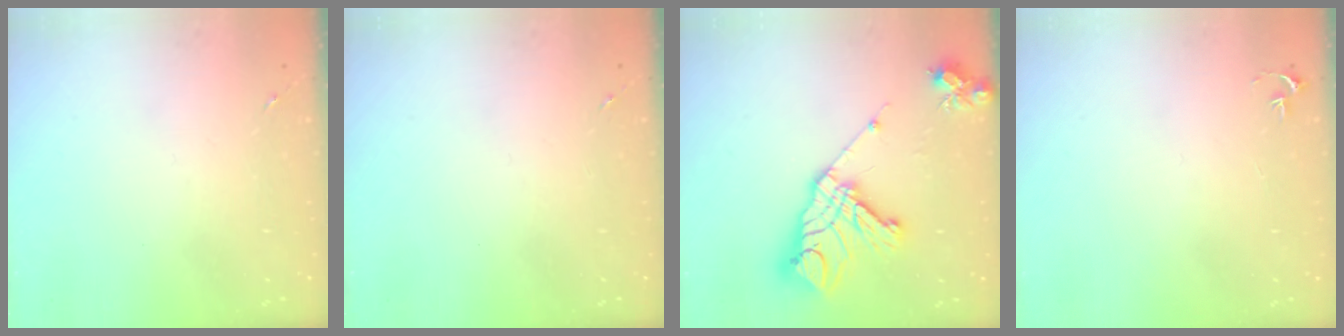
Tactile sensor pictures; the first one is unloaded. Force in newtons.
{"total": 0.0}
{"total": 19.8, "press": 19.6, "slide": 2.6}
{"total": 2.7, "press": 2.7, "slide": 0.3}